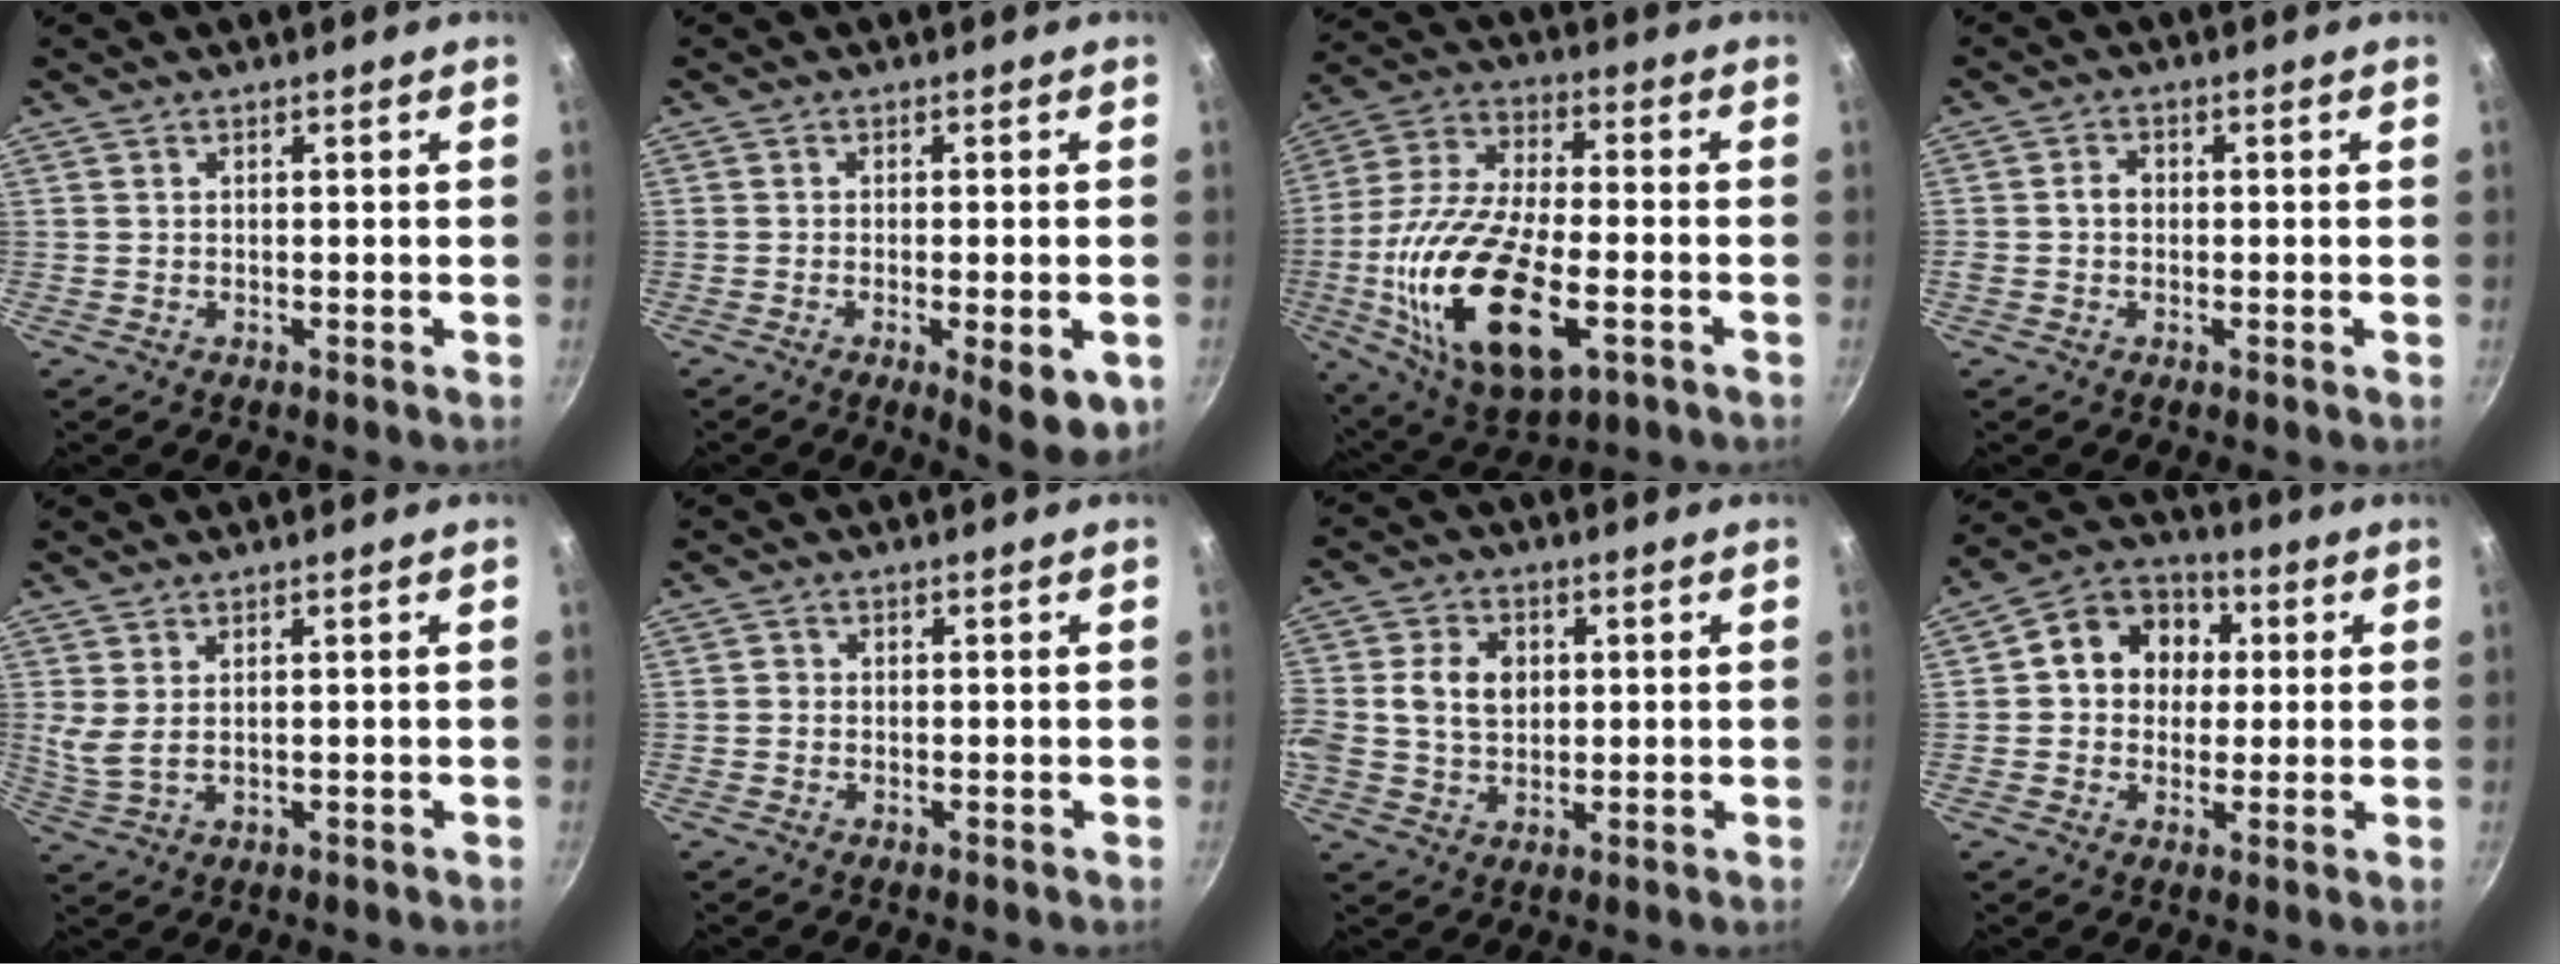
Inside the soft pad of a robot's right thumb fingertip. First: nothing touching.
{"total": 7.9, "force": [-2.7, 2.1, 7.2], "torque": [-0.090, -0.001, -0.032]}
{"total": 23.9, "force": [-6.2, 11.0, 20.3], "torque": [-0.396, 0.010, -0.110]}
{"total": 4.3, "force": [-0.1, 3.6, 2.2], "torque": [-0.016, 0.009, -0.009]}
{"total": 3.6, "force": [1.2, 1.5, 3.1], "torque": [-0.061, -0.013, 0.032]}
{"total": 0.7, "force": [-0.3, 0.6, 0.2], "torque": [-0.001, 0.002, -0.007]}
{"total": 9.2, "force": [1.0, 7.0, 5.9], "torque": [-0.101, 0.010, 0.010]}
{"total": 11.9, "force": [1.9, 10.0, 6.1], "torque": [-0.060, 0.020, 0.010]}